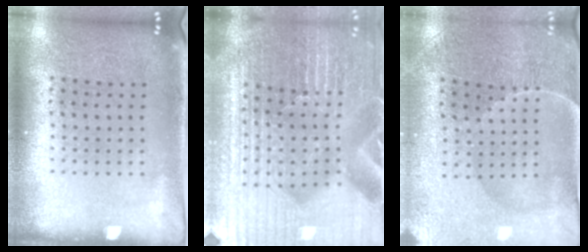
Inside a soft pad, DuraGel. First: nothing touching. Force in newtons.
{"total": 6.3, "press": 5.6, "slide": 2.8}
{"total": 0.9, "press": 0.8, "slide": 0.3}